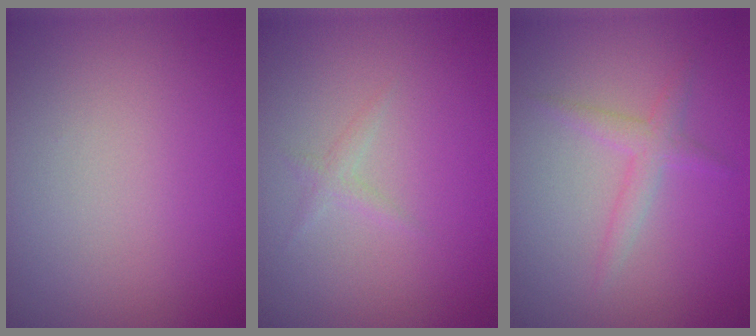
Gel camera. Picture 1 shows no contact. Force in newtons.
{"total": 0.8, "press": 0.8, "slide": 0.0}
{"total": 1.8, "press": 1.8, "slide": 0.0}